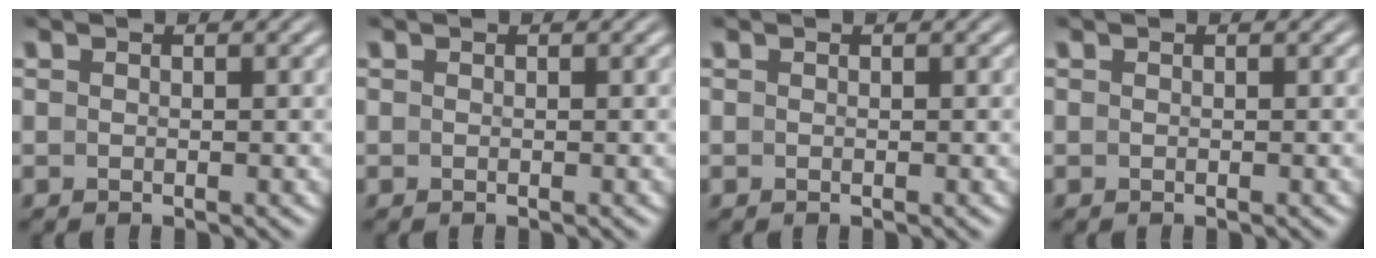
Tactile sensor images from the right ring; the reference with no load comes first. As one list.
[{"total": 0.0}, {"total": 0.0}, {"total": 0.0}]